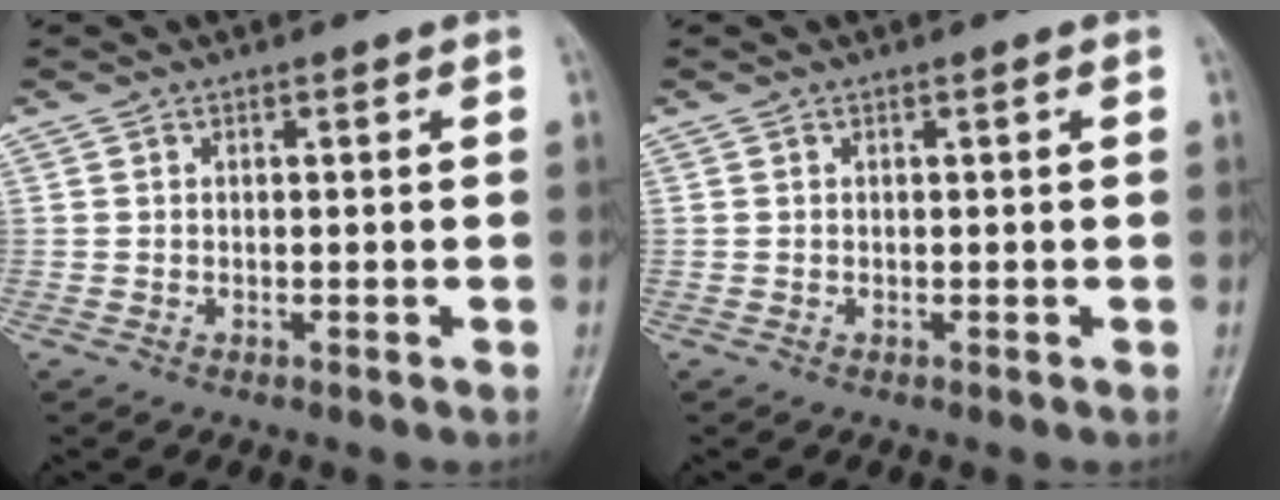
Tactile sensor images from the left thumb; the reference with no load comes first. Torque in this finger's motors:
{"motor_torque": [0.00, 0.00, -0.04, -0.02, 0.00]}